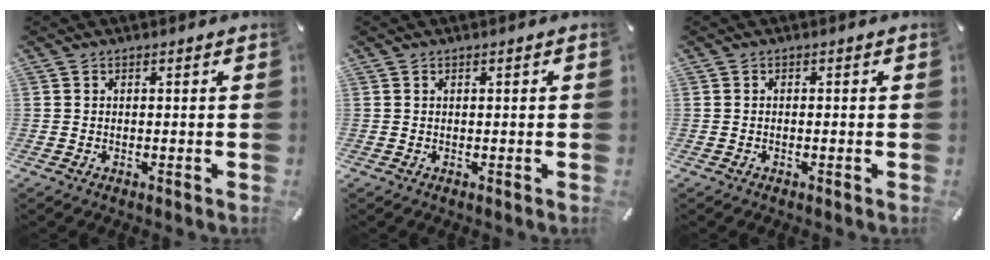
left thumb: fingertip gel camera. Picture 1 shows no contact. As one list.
[{"total": 0.5, "force": [0.1, 0.2, 0.5], "torque": [-0.008, 0.004, 0.000]}, {"total": 0.5, "force": [-0.4, 0.1, 0.3], "torque": [-0.007, -0.001, -0.007]}]